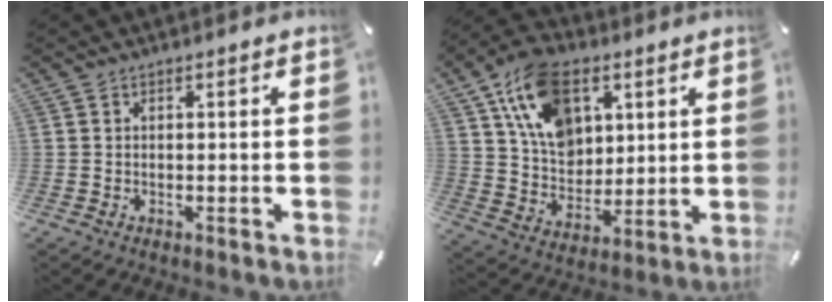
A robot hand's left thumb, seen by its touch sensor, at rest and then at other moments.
{"total": 15.9, "force": [7.5, 11.2, 8.5], "torque": [-0.172, -0.020, 0.142]}